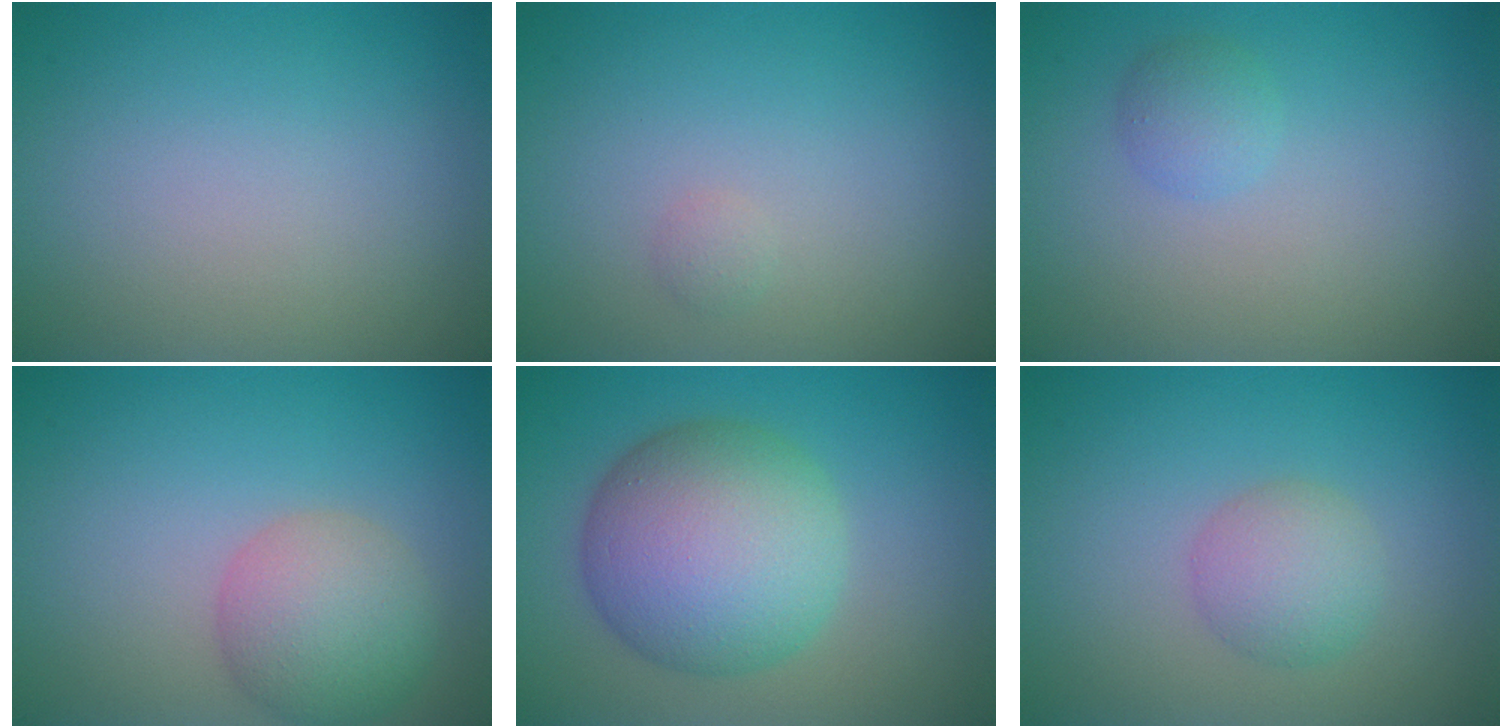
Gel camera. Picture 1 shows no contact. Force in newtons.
{"total": 0.6, "press": 0.6, "slide": 0.0}
{"total": 1.5, "press": 1.5, "slide": 0.1}
{"total": 4.6, "press": 4.6, "slide": 0.2}
{"total": 9.3, "press": 9.3, "slide": 0.1}
{"total": 2.8, "press": 2.8, "slide": 0.1}